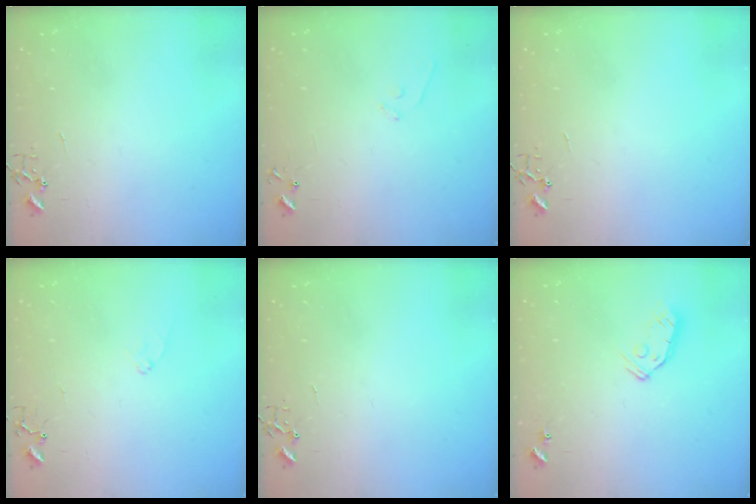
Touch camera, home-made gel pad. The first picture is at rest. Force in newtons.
{"total": 5.3, "press": 5.3, "slide": 0.4}
{"total": 0.0}
{"total": 7.5, "press": 7.5, "slide": 0.7}
{"total": 0.0}
{"total": 7.5, "press": 7.5, "slide": 0.4}